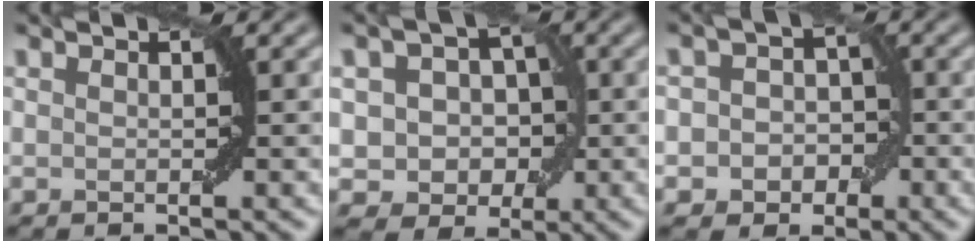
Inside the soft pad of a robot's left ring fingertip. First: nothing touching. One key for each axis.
{"total": 4.6, "fx": 0.2, "fy": 4.0, "fz": 2.3, "tx": -0.011, "ty": 0.004, "tz": -0.010}
{"total": 4.3, "fx": -1.1, "fy": 3.9, "fz": 1.6, "tx": 0.006, "ty": 0.017, "tz": -0.031}